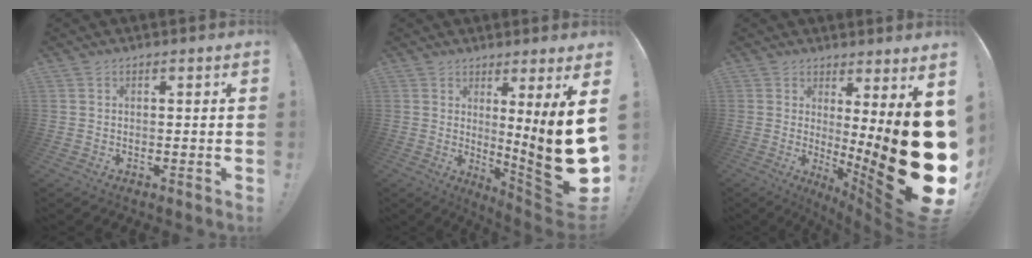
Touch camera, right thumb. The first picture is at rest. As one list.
[{"total": 17.2, "force": [1.5, 0.3, 17.2], "torque": [-0.240, -0.050, 0.029]}, {"total": 25.7, "force": [-1.1, 4.9, 25.2], "torque": [-0.321, -0.065, 0.010]}]